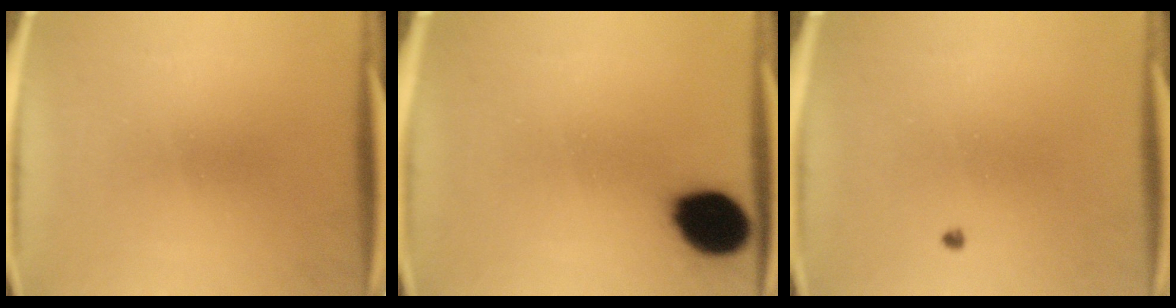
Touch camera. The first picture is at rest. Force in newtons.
{"total": 13.0}
{"total": 0.7}